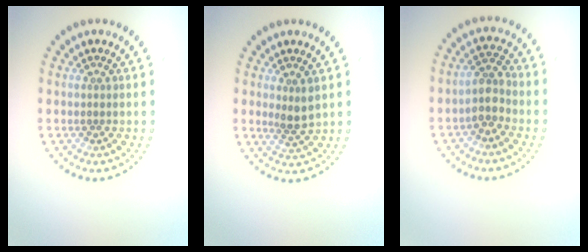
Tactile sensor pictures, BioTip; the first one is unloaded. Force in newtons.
{"total": 2.0, "press": 1.7, "slide": 1.1}
{"total": 2.4, "press": 2.0, "slide": 1.3}